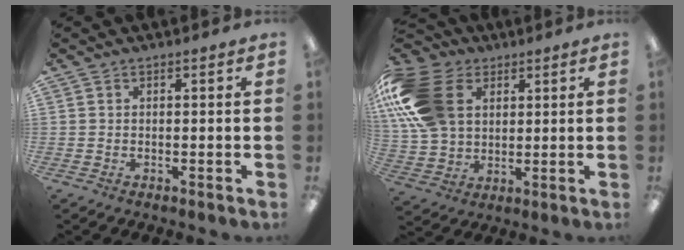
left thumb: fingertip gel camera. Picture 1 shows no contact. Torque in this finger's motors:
{"motor_torque": [2.04, 2.97, 1.43, -1.34, 0.60]}